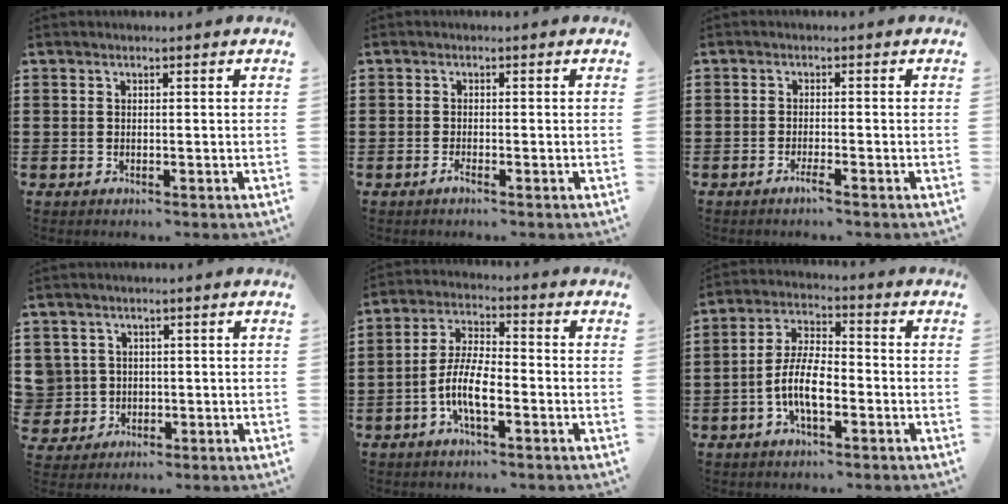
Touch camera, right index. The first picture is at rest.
{"total": 0.9, "force": [-0.8, 0.1, 0.5], "torque": [-0.013, -0.006, -0.013]}
{"total": 1.7, "force": [-1.2, 0.0, 1.2], "torque": [-0.027, -0.008, -0.024]}
{"total": 3.4, "force": [0.3, 3.4, 0.1], "torque": [-0.020, 0.012, 0.003]}
{"total": 7.5, "force": [-2.7, 2.4, 6.6], "torque": [-0.149, -0.008, -0.056]}
{"total": 7.8, "force": [-2.6, 3.0, 6.7], "torque": [-0.153, -0.005, -0.055]}